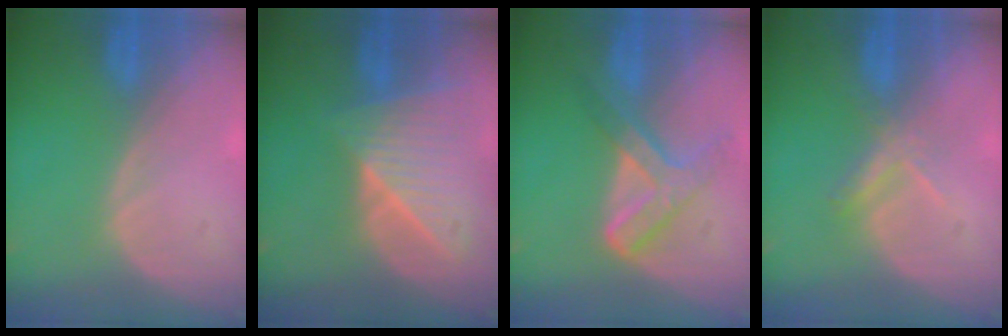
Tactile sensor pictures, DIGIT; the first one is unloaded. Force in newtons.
{"total": 8.8, "press": 7.8, "slide": 4.0}
{"total": 7.3, "press": 6.2, "slide": 3.8}
{"total": 3.3, "press": 3.2, "slide": 0.9}